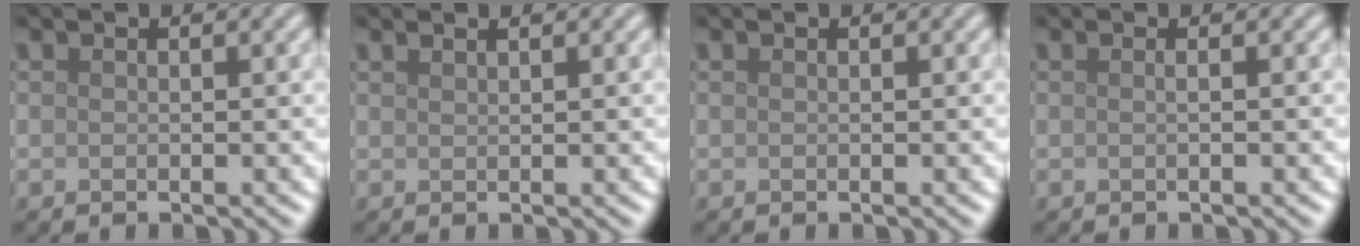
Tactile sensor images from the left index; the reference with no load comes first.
{"total": 0.8, "force": [0.7, 0.2, 0.4], "torque": [-0.002, -0.002, 0.006]}
{"total": 0.0}
{"total": 0.9, "force": [0.1, 0.4, 0.8], "torque": [-0.006, -0.005, -0.008]}